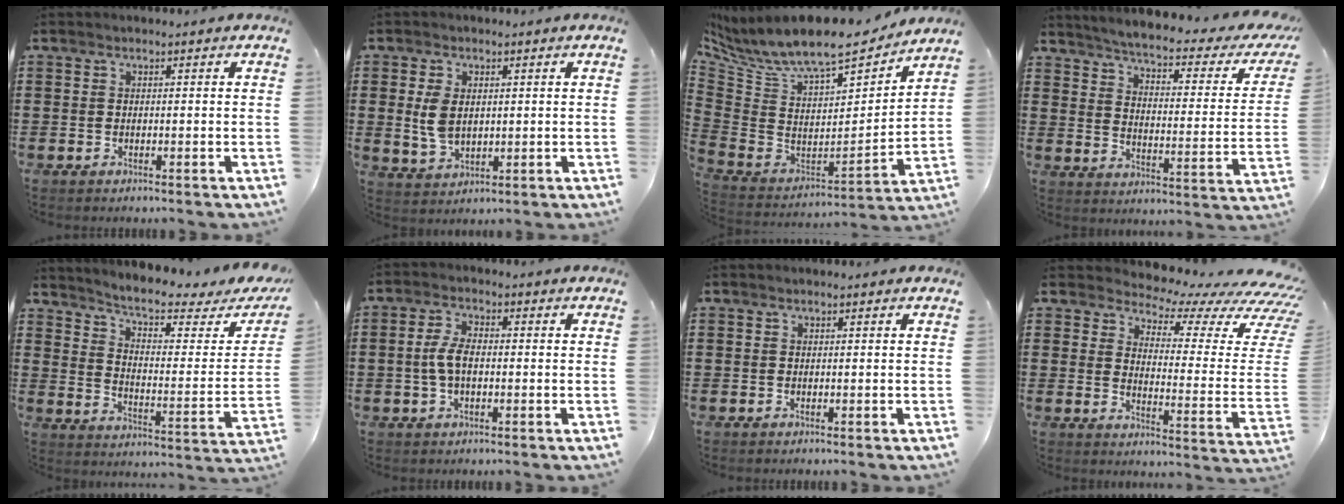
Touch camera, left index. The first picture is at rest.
{"total": 5.0, "force": [0.8, 3.5, 3.5], "torque": [-0.098, 0.003, 0.008]}
{"total": 10.3, "force": [8.8, 2.3, 4.8], "torque": [-0.135, -0.063, 0.152]}
{"total": 3.8, "force": [2.9, -0.3, 2.4], "torque": [-0.064, -0.032, 0.040]}
{"total": 6.0, "force": [4.9, 0.7, 3.4], "torque": [-0.079, -0.032, 0.075]}
{"total": 4.7, "force": [-0.4, 2.2, 4.2], "torque": [-0.099, -0.002, -0.013]}
{"total": 0.0}
{"total": 5.1, "force": [4.3, 1.1, 2.5], "torque": [-0.054, -0.049, 0.067]}